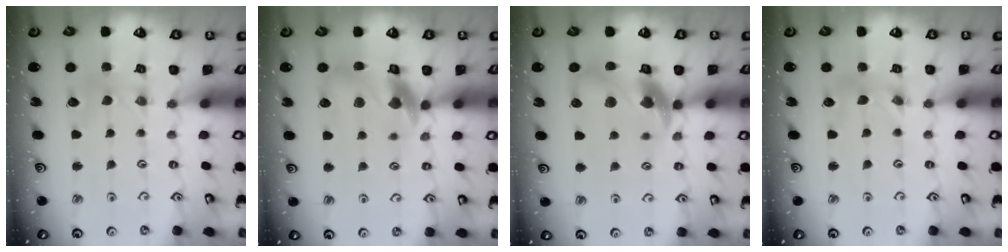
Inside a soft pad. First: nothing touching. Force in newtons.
{"total": 12.2, "press": 12.1, "slide": 1.9}
{"total": 13.1, "press": 13.0, "slide": 1.9}
{"total": 2.1, "press": 2.1, "slide": 0.3}